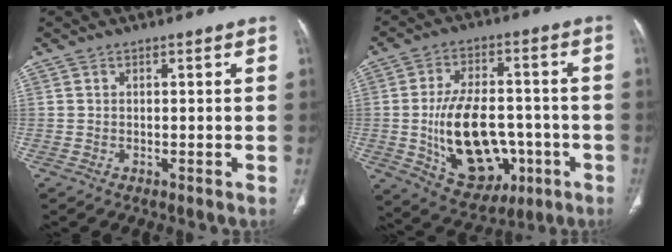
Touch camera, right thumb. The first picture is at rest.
{"total": 18.9, "force": [-3.6, 11.6, 14.5], "torque": [-0.217, 0.018, -0.033]}